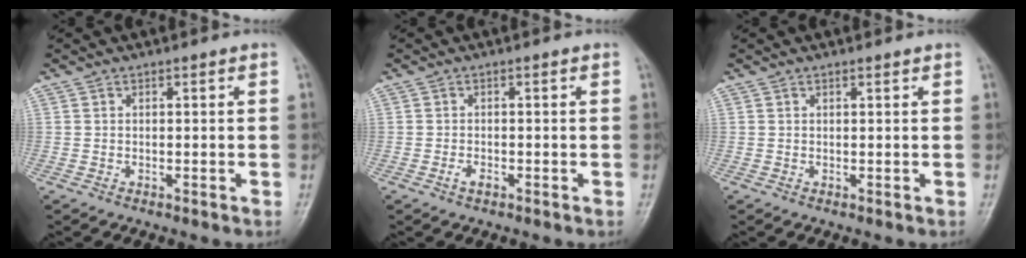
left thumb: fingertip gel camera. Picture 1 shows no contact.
{"total": 1.3, "force": [-0.5, 0.7, 1.0], "torque": [-0.013, 0.005, -0.008]}
{"total": 0.6, "force": [0.5, 0.0, 0.3], "torque": [-0.009, -0.002, 0.009]}